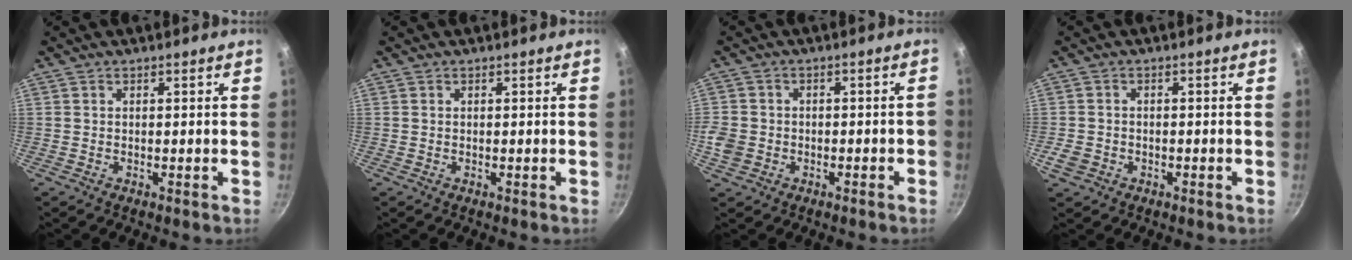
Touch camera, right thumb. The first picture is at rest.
{"total": 0.0}
{"total": 6.1, "force": [-2.3, 4.7, 3.1], "torque": [-0.051, 0.033, -0.033]}
{"total": 3.3, "force": [-1.3, 2.7, 1.5], "torque": [-0.028, 0.012, -0.020]}